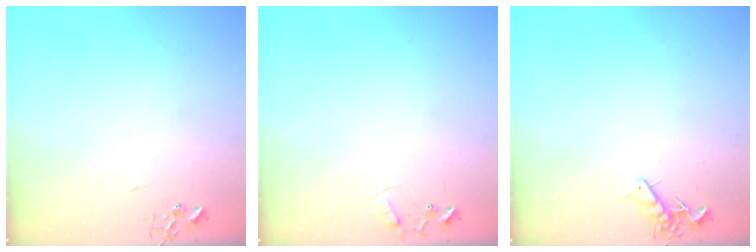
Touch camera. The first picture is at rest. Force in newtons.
{"total": 8.0, "press": 8.0, "slide": 0.5}
{"total": 7.2, "press": 7.1, "slide": 1.1}